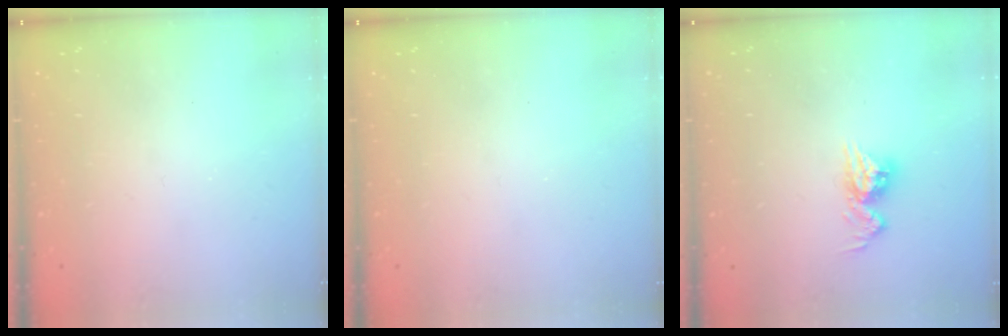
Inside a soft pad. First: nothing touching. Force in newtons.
{"total": 0.0}
{"total": 9.4, "press": 9.4, "slide": 0.9}